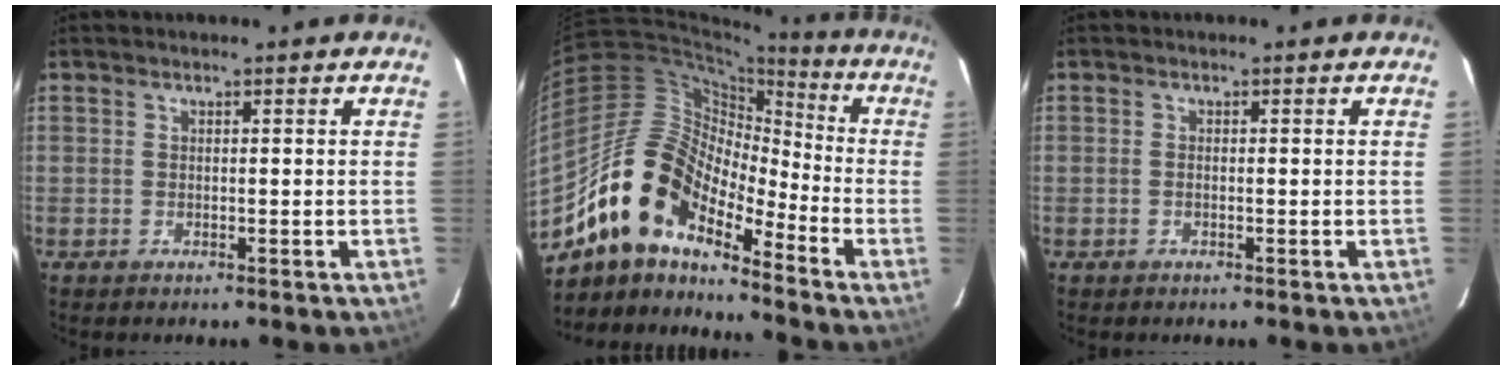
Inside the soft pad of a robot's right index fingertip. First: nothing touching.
{"total": 15.1, "force": [-11.8, 5.6, 7.5], "torque": [-0.126, 0.008, -0.238]}
{"total": 0.5, "force": [-0.2, 0.3, 0.4], "torque": [-0.010, 0.001, -0.005]}